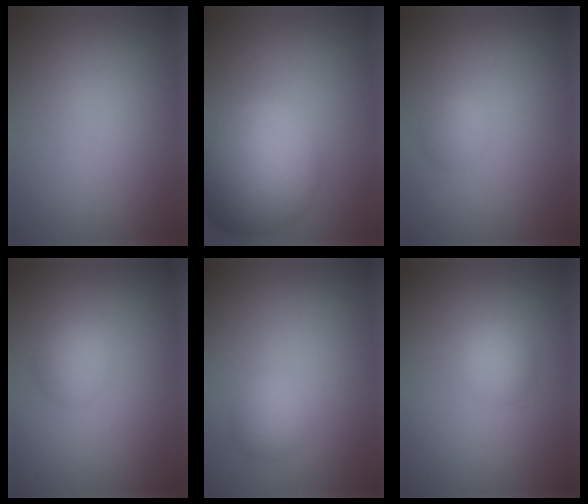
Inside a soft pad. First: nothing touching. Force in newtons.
{"total": 10.5, "press": 10.4, "slide": 0.3}
{"total": 1.1, "press": 1.1, "slide": 0.1}
{"total": 2.0, "press": 2.0, "slide": 0.1}
{"total": 1.8, "press": 1.8, "slide": 0.0}
{"total": 2.0, "press": 2.0, "slide": 0.0}